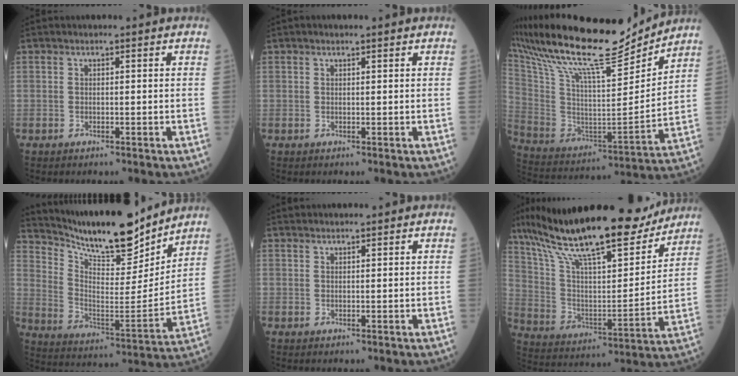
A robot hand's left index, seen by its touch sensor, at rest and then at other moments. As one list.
[{"total": 1.0, "force": [0.7, 0.2, 0.7], "torque": [-0.015, 0.008, 0.011]}, {"total": 23.6, "force": [20.5, 3.0, 11.3], "torque": [-0.232, -0.011, 0.344]}, {"total": 17.5, "force": [15.8, 3.0, 6.9], "torque": [-0.136, -0.026, 0.262]}, {"total": 2.3, "force": [2.2, 0.3, 0.6], "torque": [-0.006, 0.027, 0.037]}, {"total": 26.7, "force": [21.5, 5.3, 14.9], "torque": [-0.268, 0.009, 0.347]}]